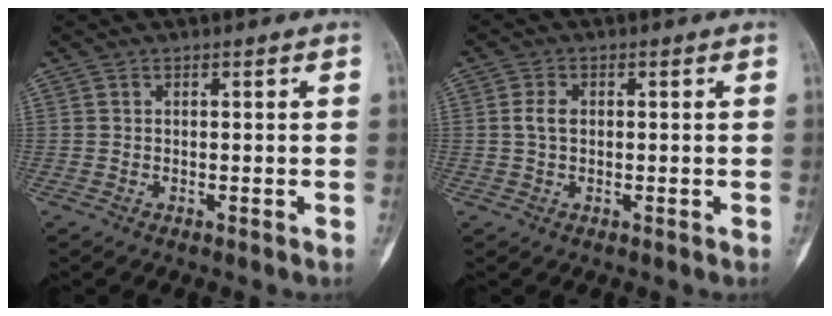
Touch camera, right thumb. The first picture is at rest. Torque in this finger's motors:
{"motor_torque": [0.42, 0.39, 0.16, -0.15, 0.03]}